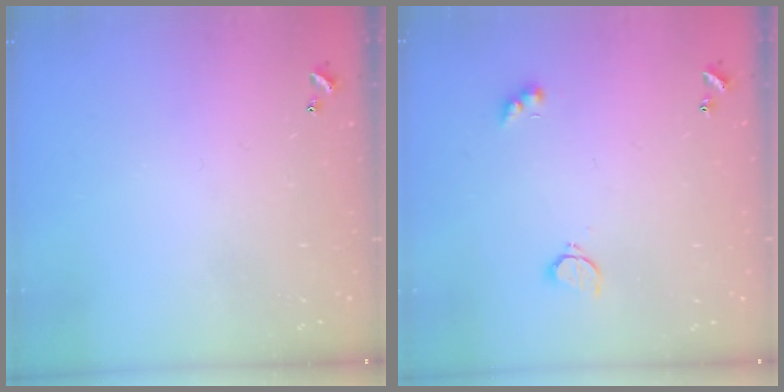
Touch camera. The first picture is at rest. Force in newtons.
{"total": 3.3, "press": 3.3, "slide": 0.6}